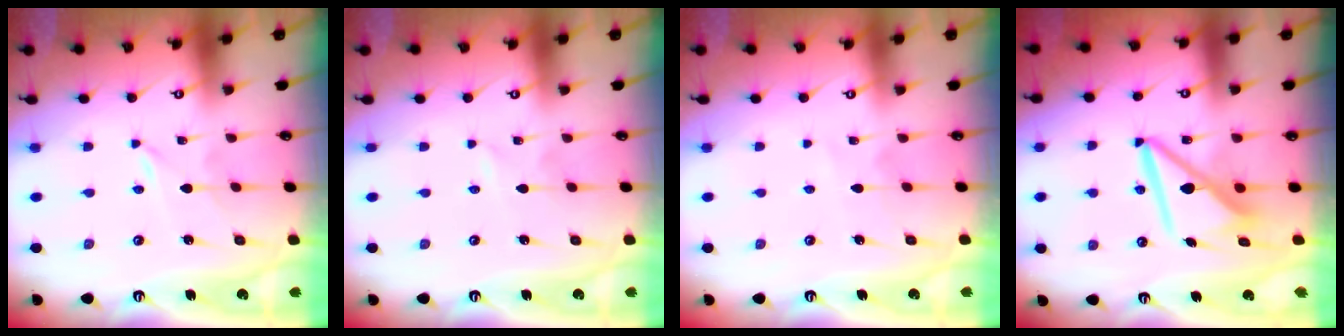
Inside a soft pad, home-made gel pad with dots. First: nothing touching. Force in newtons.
{"total": 0.0}
{"total": 3.6, "press": 3.6, "slide": 0.4}
{"total": 9.8, "press": 9.8, "slide": 0.8}